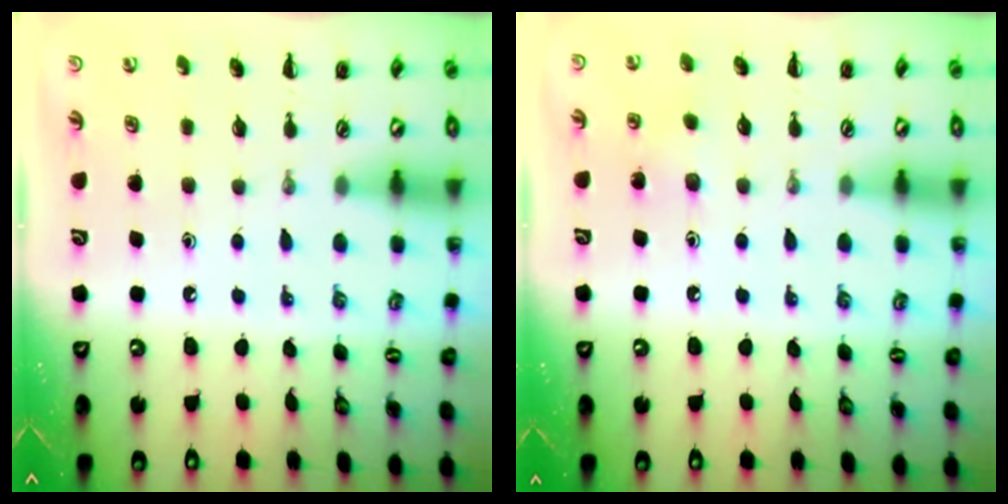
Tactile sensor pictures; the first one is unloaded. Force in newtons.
{"total": 6.1, "press": 5.9, "slide": 1.7}